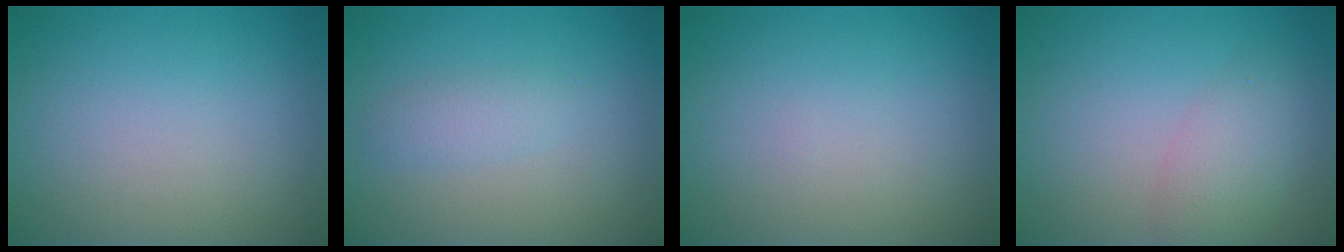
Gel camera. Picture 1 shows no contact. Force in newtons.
{"total": 1.5, "press": 1.5, "slide": 0.1}
{"total": 0.0}
{"total": 2.9, "press": 2.9, "slide": 0.1}